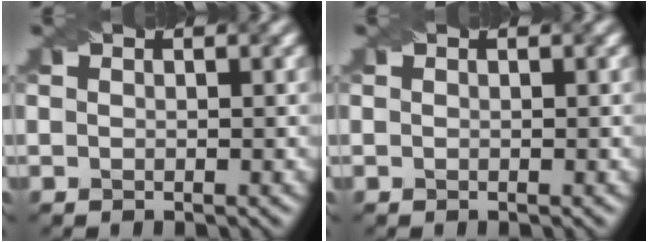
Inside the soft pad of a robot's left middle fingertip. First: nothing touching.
{"total": 0.0}